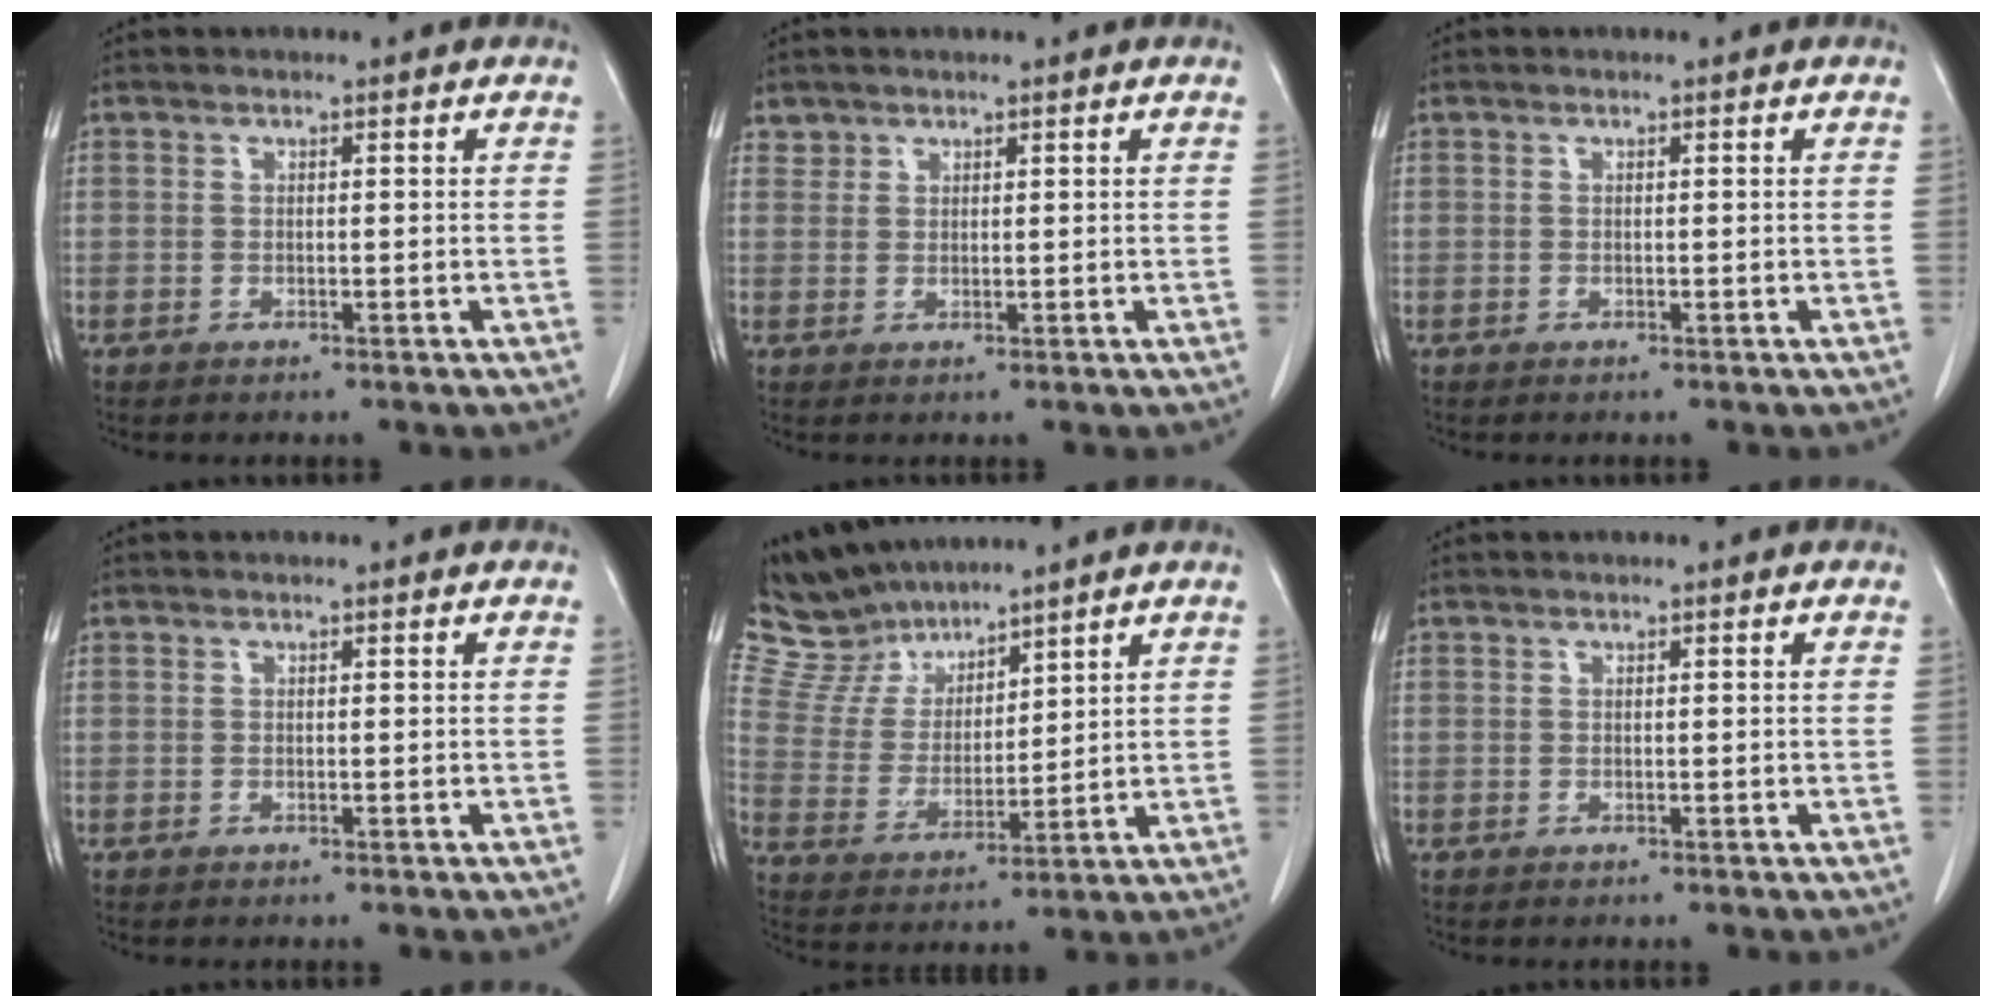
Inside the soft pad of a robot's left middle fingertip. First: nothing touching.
{"total": 1.4, "force": [1.1, 0.8, -0.3], "torque": [0.013, 0.005, 0.017]}
{"total": 0.0}
{"total": 0.0}
{"total": 10.0, "force": [9.3, 3.1, 1.9], "torque": [-0.055, 0.016, 0.193]}
{"total": 0.0}